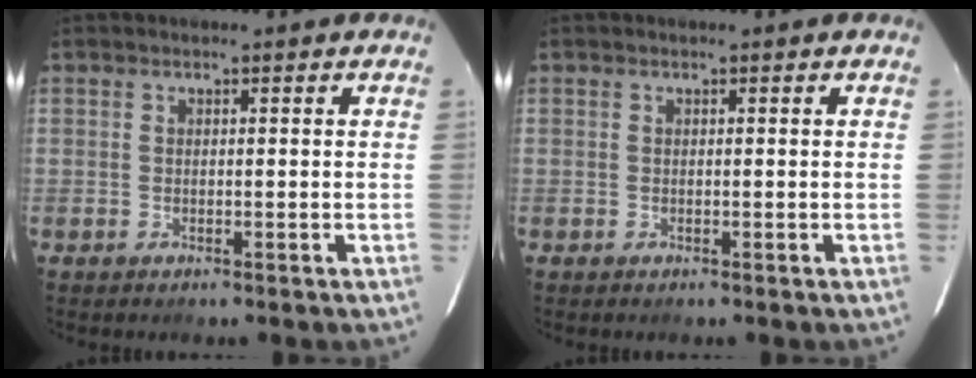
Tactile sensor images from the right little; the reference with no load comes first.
{"total": 0.0}